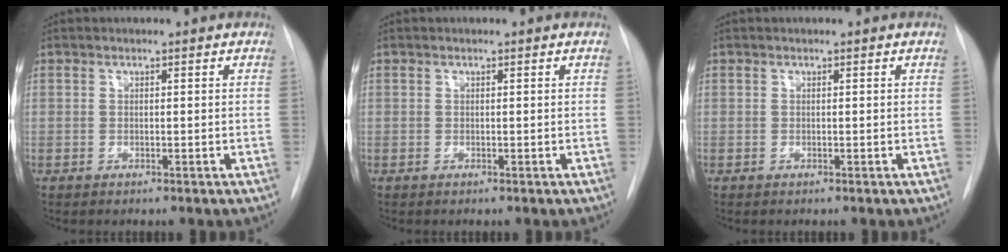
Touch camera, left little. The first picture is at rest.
{"total": 0.0}
{"total": 0.0}